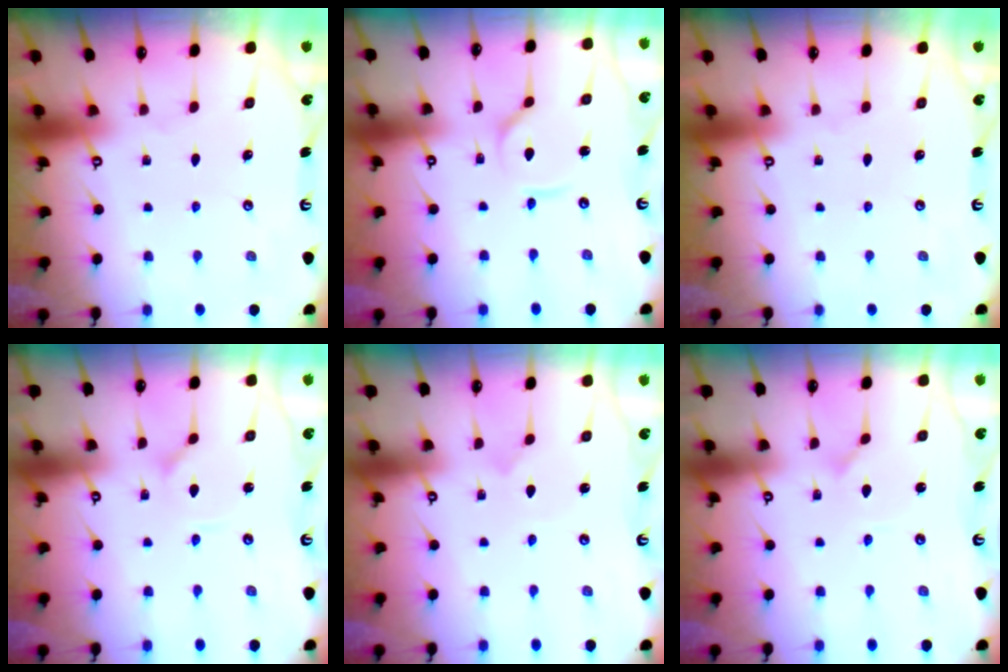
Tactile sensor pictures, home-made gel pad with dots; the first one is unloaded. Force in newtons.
{"total": 3.2, "press": 3.2, "slide": 0.4}
{"total": 0.0}
{"total": 1.1, "press": 1.1, "slide": 0.2}
{"total": 0.6, "press": 0.6, "slide": 0.0}
{"total": 1.2, "press": 1.2, "slide": 0.1}